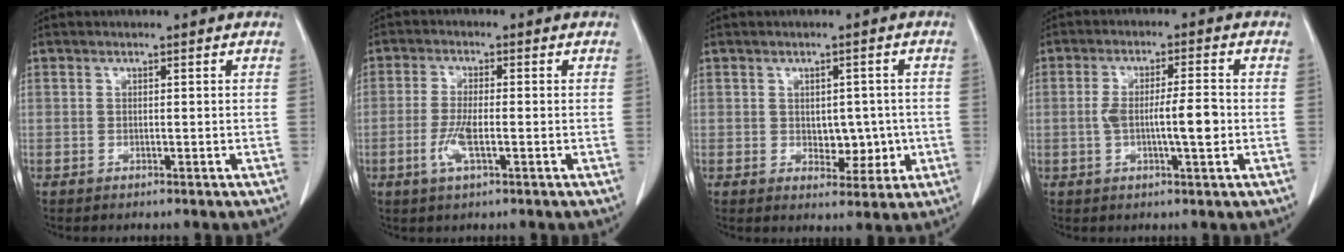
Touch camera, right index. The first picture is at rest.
{"total": 4.6, "force": [-1.5, 0.8, 4.3], "torque": [-0.093, -0.005, -0.028]}
{"total": 5.0, "force": [-0.5, 3.1, 3.8], "torque": [-0.041, 0.004, 0.003]}
{"total": 6.6, "force": [-1.0, 0.7, 6.5], "torque": [-0.117, 0.005, -0.017]}